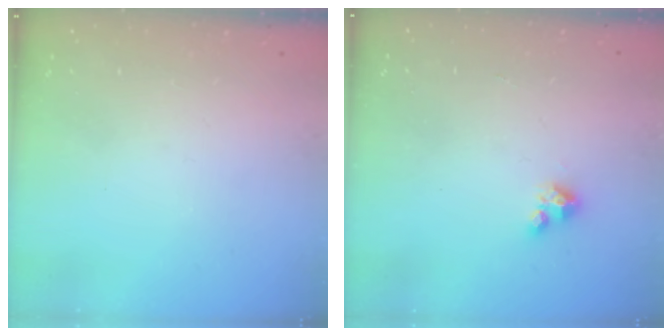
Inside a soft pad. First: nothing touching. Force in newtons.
{"total": 2.8, "press": 2.8, "slide": 0.2}